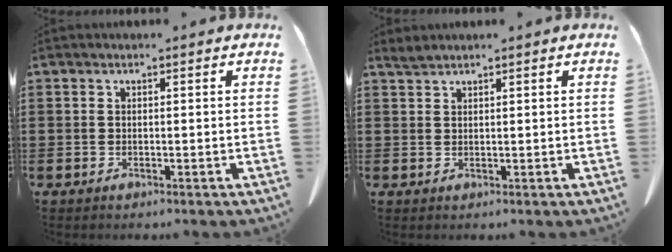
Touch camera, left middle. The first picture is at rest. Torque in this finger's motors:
{"motor_torque": [-0.01, 0.07, 0.00, 0.01]}